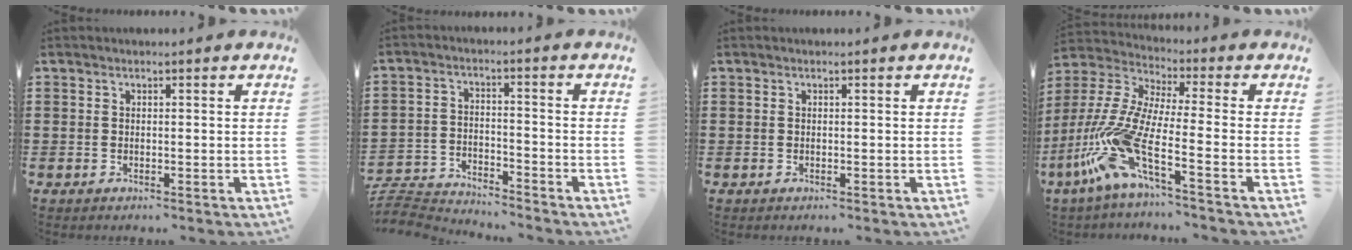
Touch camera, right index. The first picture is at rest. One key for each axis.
{"total": 5.0, "fx": -4.9, "fy": 0.6, "fz": 0.5, "tx": -0.030, "ty": -0.001, "tz": -0.105}
{"total": 0.0}
{"total": 12.0, "fx": -6.1, "fy": 2.7, "fz": 10.0, "tx": -0.254, "ty": -0.028, "tz": -0.134}